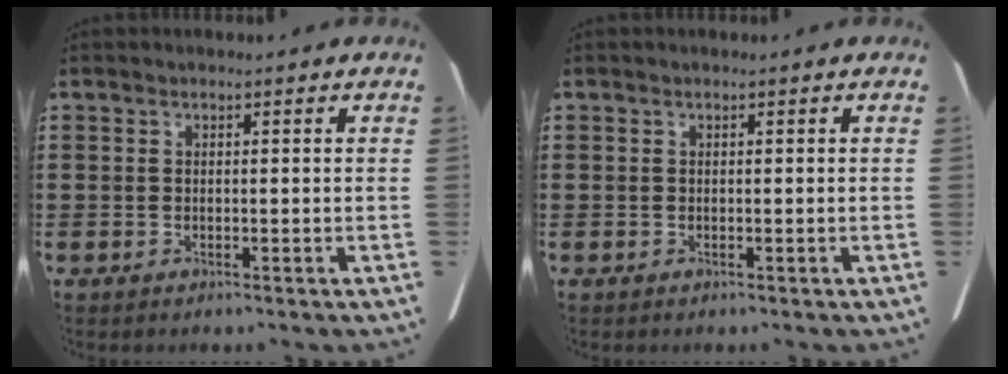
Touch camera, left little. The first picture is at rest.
{"total": 0.0}